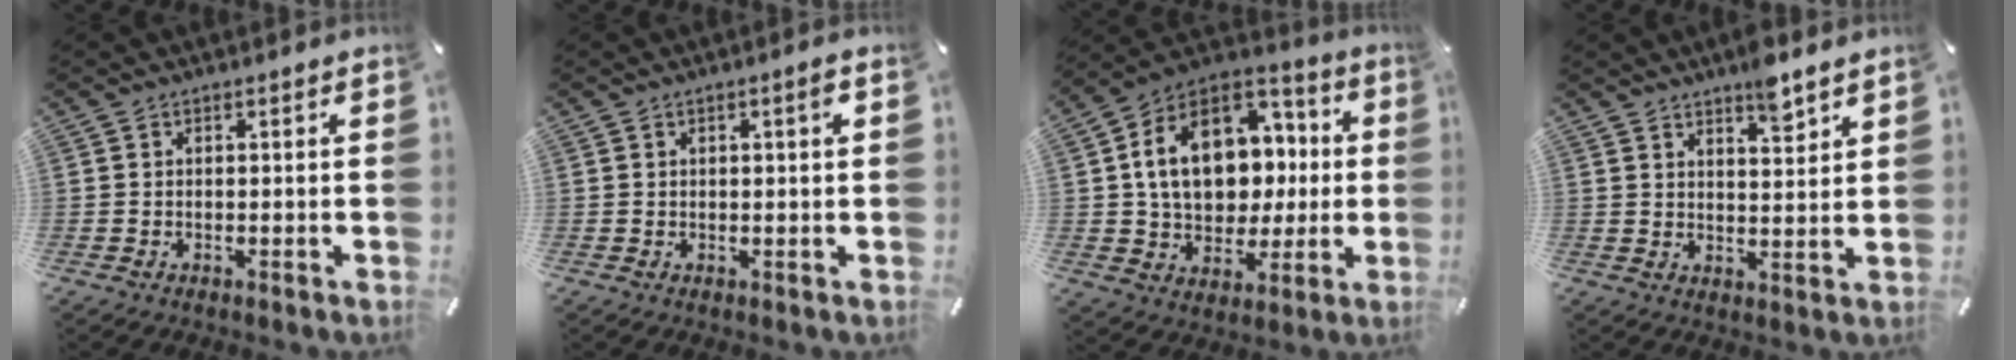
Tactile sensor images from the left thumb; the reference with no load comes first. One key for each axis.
{"total": 1.7, "fx": 0.7, "fy": 0.4, "fz": 1.5, "tx": -0.031, "ty": 0.003, "tz": 0.010}
{"total": 17.9, "fx": 2.2, "fy": 14.2, "fz": 10.7, "tx": -0.185, "ty": -0.002, "tz": 0.048}
{"total": 6.1, "fx": 5.1, "fy": 1.6, "fz": 3.0, "tx": -0.029, "ty": -0.038, "tz": 0.086}